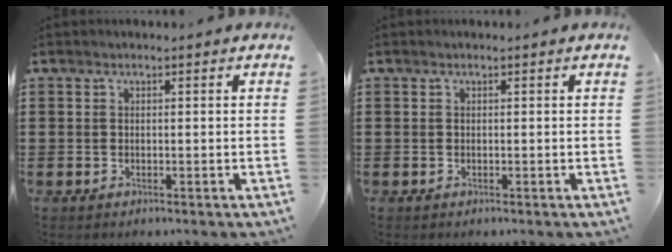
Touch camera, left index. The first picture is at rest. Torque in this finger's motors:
{"motor_torque": [0.00, 0.00, 0.00, 0.00]}